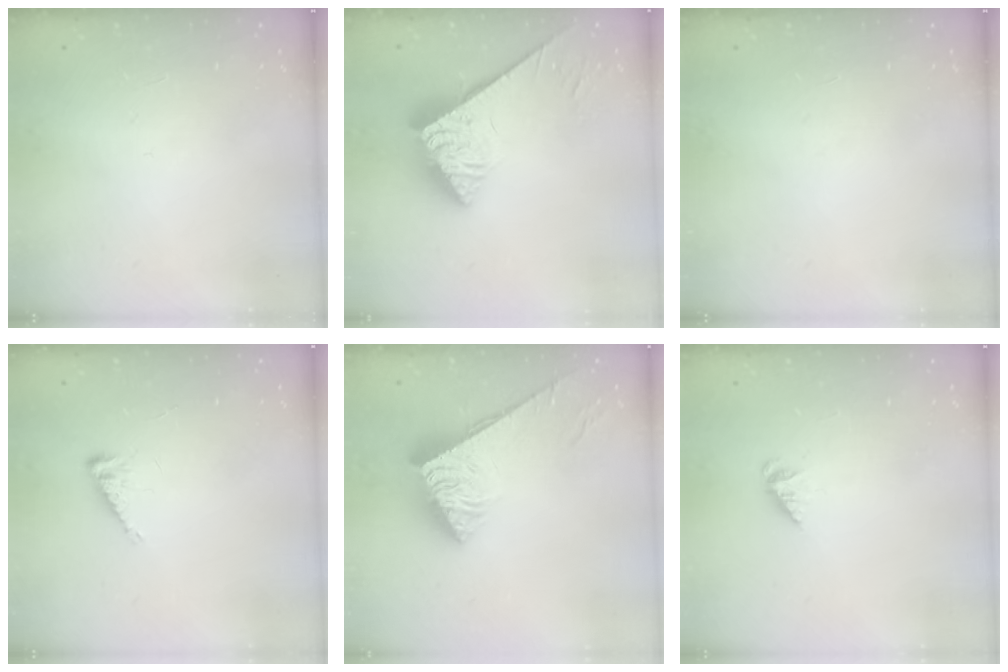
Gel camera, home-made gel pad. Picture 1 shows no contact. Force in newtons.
{"total": 5.6, "press": 5.6, "slide": 0.6}
{"total": 0.0}
{"total": 5.1, "press": 5.1, "slide": 0.5}
{"total": 5.2, "press": 5.2, "slide": 0.6}
{"total": 1.2, "press": 1.2, "slide": 0.1}